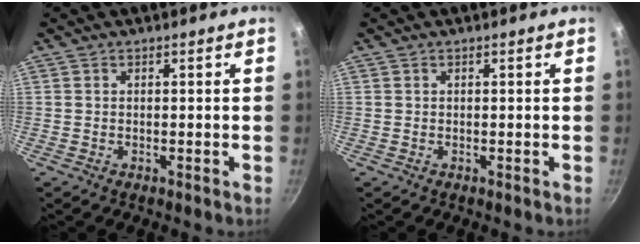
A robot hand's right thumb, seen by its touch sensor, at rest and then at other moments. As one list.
[{"total": 0.0}]